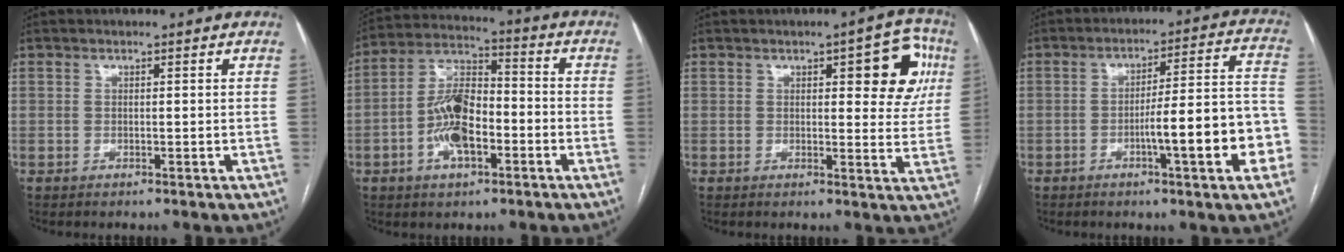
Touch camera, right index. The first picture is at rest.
{"total": 11.1, "force": [-3.4, 4.7, 9.4], "torque": [-0.192, 0.021, -0.064]}
{"total": 9.0, "force": [3.1, 3.0, 7.9], "torque": [-0.079, 0.016, 0.034]}
{"total": 13.9, "force": [-4.5, 1.3, 13.2], "torque": [-0.168, 0.020, -0.062]}